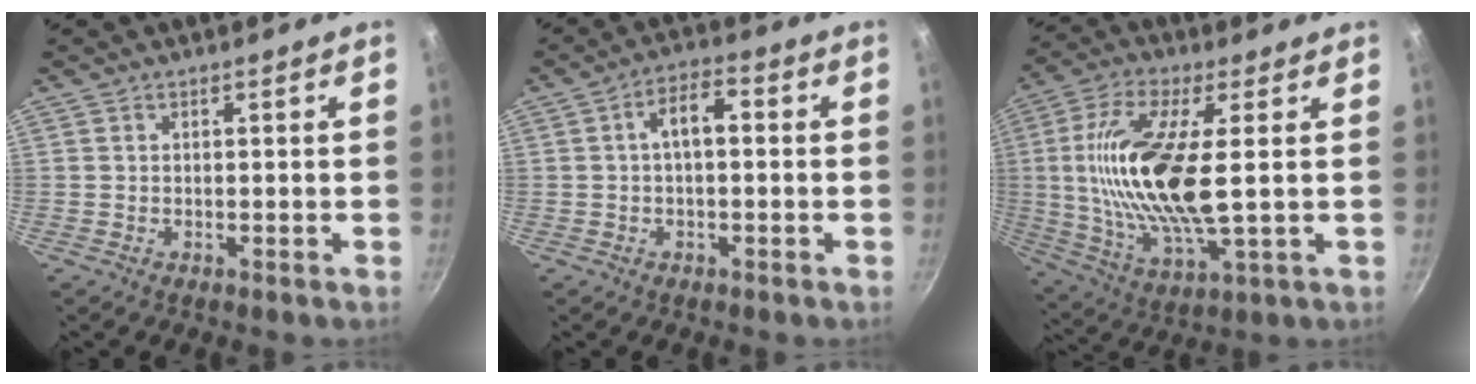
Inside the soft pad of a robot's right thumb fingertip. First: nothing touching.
{"total": 5.7, "force": [0.4, 2.8, 4.9], "torque": [-0.074, 0.025, 0.001]}
{"total": 19.4, "force": [1.9, 6.5, 18.2], "torque": [-0.369, -0.008, 0.034]}